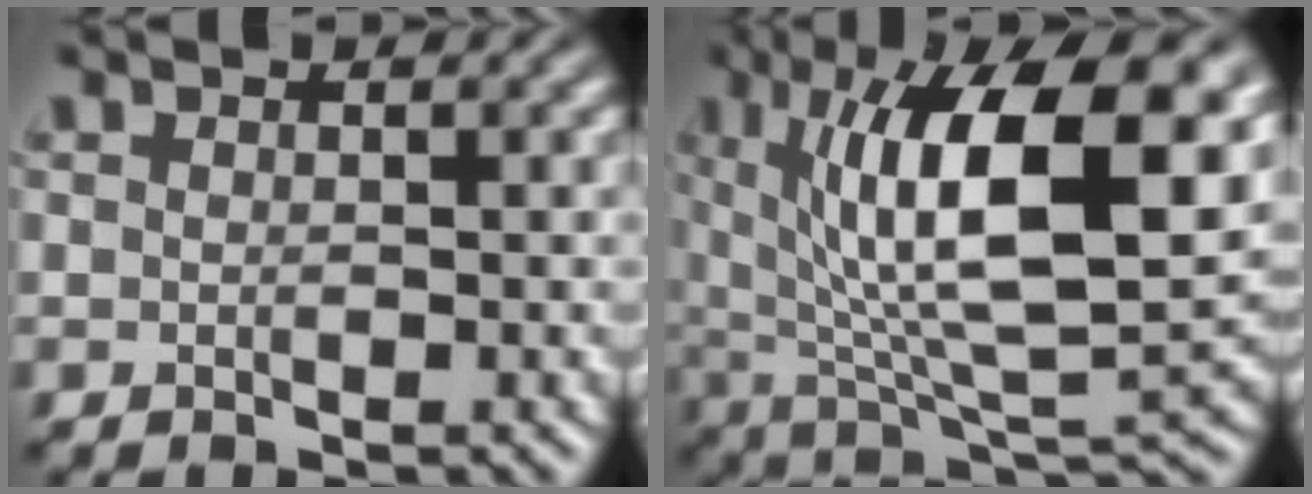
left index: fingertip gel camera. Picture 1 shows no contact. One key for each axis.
{"total": 14.0, "fx": 4.2, "fy": 4.9, "fz": 12.4, "tx": -0.193, "ty": 0.001, "tz": 0.069}